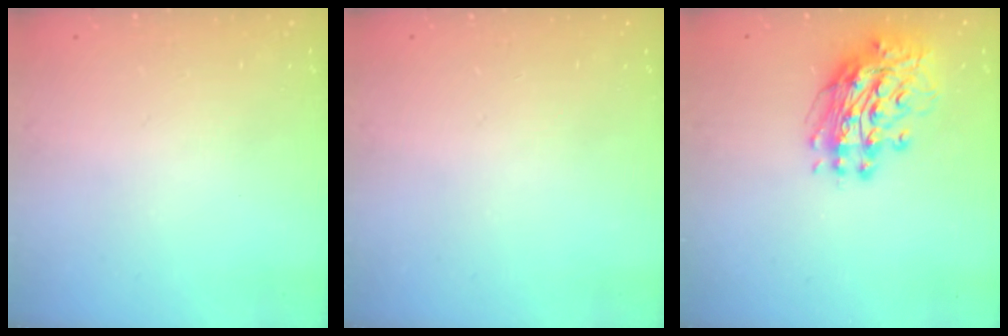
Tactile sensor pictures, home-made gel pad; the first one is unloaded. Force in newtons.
{"total": 0.0}
{"total": 12.2, "press": 12.1, "slide": 1.3}